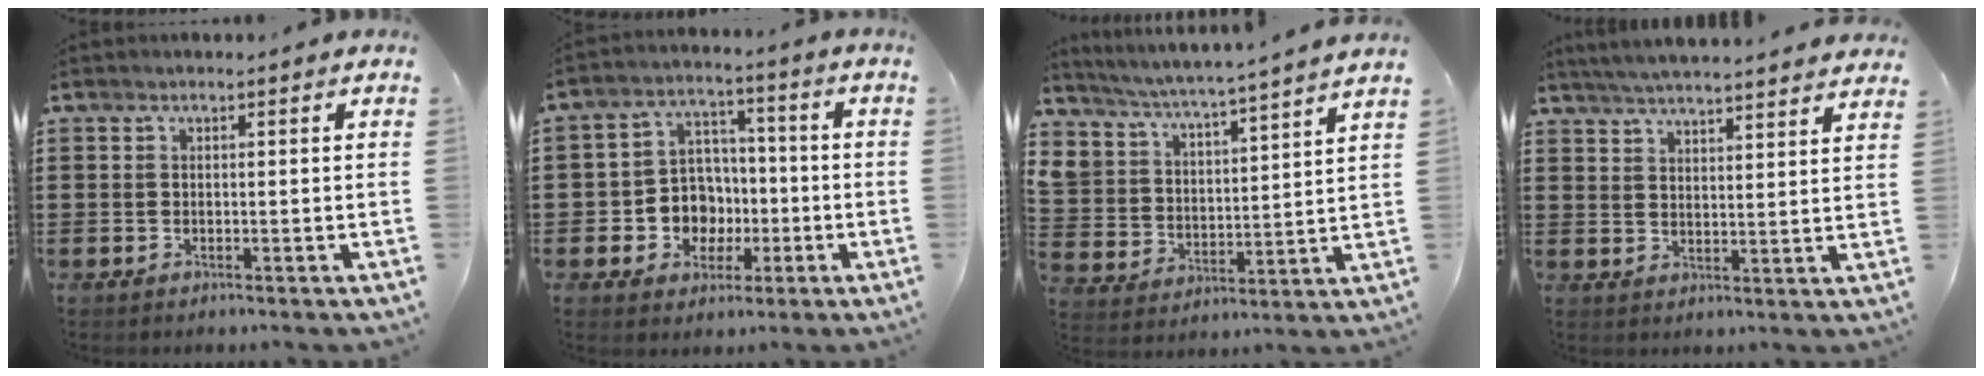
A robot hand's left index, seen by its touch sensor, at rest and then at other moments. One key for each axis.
{"total": 7.8, "fx": -1.2, "fy": 7.2, "fz": 2.6, "tx": -0.068, "ty": 0.015, "tz": -0.017}
{"total": 3.6, "fx": 3.6, "fy": 0.0, "fz": 0.1, "tx": -0.026, "ty": -0.036, "tz": 0.053}
{"total": 4.8, "fx": 4.7, "fy": -0.7, "fz": 0.8, "tx": -0.032, "ty": -0.024, "tz": 0.083}